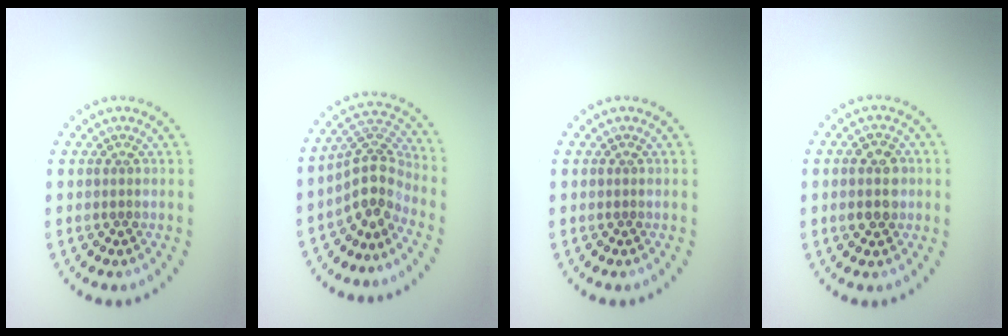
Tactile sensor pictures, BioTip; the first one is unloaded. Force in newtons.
{"total": 3.8, "press": 2.8, "slide": 2.5}
{"total": 0.0}
{"total": 3.1, "press": 3.1, "slide": 0.1}